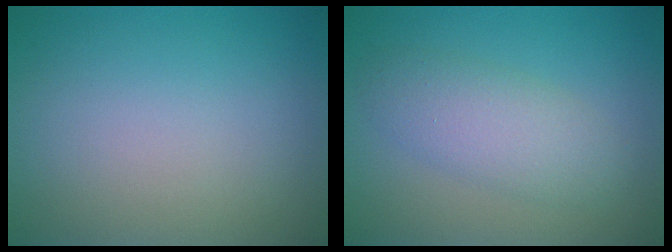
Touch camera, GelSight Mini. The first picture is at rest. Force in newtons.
{"total": 3.8, "press": 3.8, "slide": 0.1}